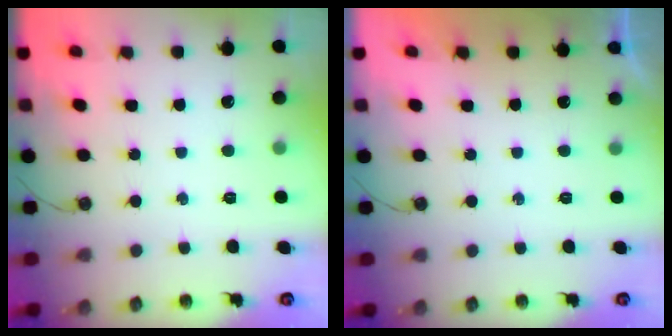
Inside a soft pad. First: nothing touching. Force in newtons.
{"total": 0.0}